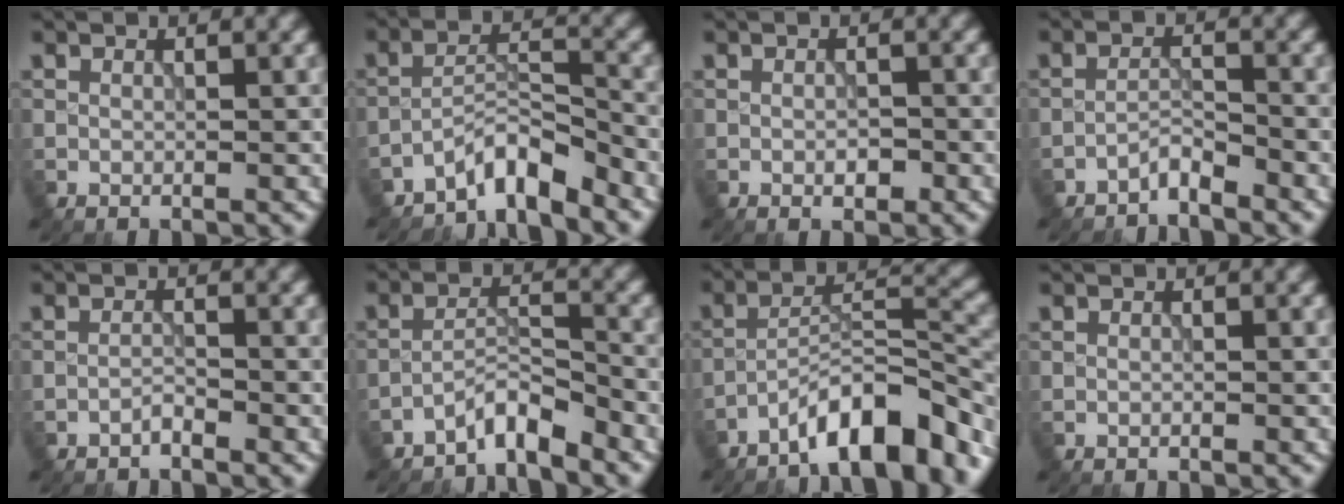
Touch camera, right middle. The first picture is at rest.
{"total": 4.4, "force": [-3.8, 0.8, 2.1], "torque": [-0.030, 0.011, -0.078]}
{"total": 1.3, "force": [-0.5, 0.6, 1.0], "torque": [-0.016, 0.001, -0.009]}
{"total": 1.8, "force": [-1.7, 0.2, 0.5], "torque": [-0.007, 0.010, -0.036]}
{"total": 0.9, "force": [-0.9, 0.1, 0.3], "torque": [-0.005, 0.004, -0.020]}
{"total": 3.4, "force": [-3.1, 0.5, 1.4], "torque": [-0.021, 0.011, -0.062]}
{"total": 8.8, "force": [-6.3, 2.1, 5.7], "torque": [-0.085, 0.014, -0.111]}
{"total": 0.0}